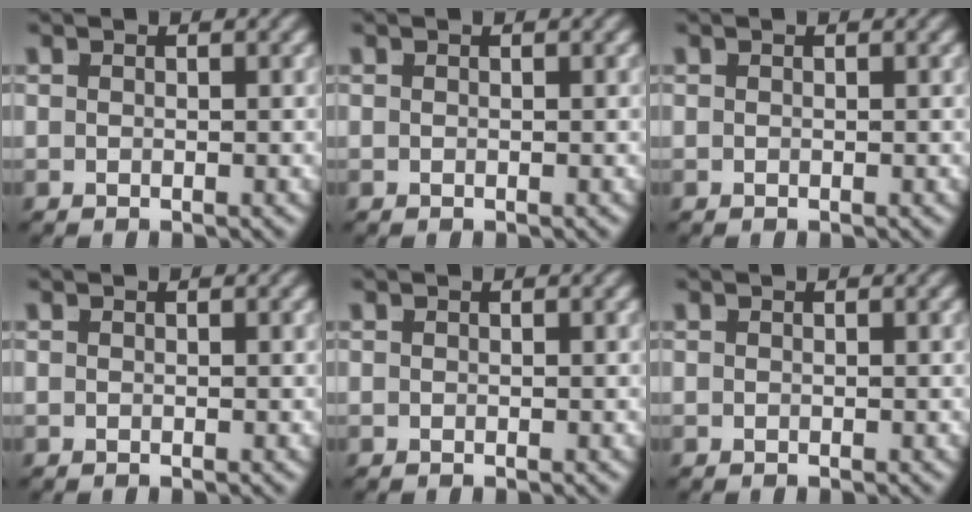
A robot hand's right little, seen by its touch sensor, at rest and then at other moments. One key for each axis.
{"total": 0.0}
{"total": 0.0}
{"total": 0.0}
{"total": 0.0}
{"total": 0.0}